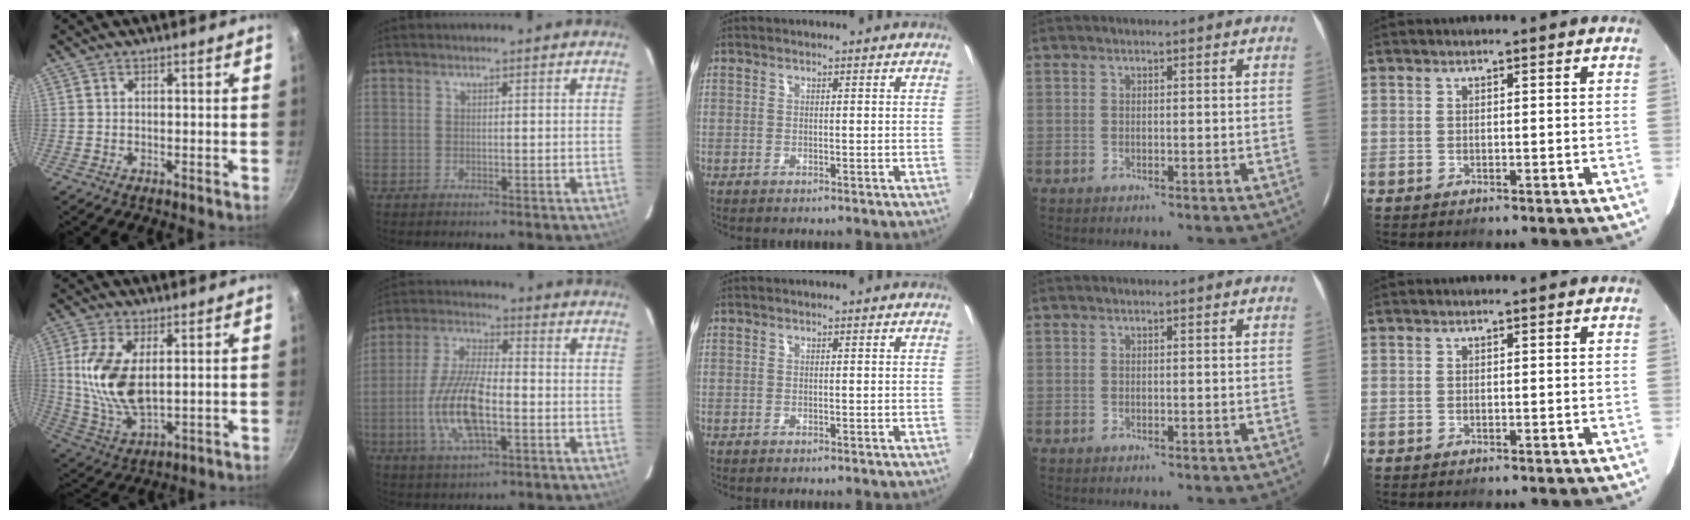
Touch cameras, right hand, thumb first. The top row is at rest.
{"thumb": {"total": 13.0, "force": [2.2, 6.7, 11.0], "torque": [-0.215, -0.015, 0.051]}, "index": {"total": 13.6, "force": [-3.5, 4.8, 12.2], "torque": [-0.258, -0.004, -0.066]}}